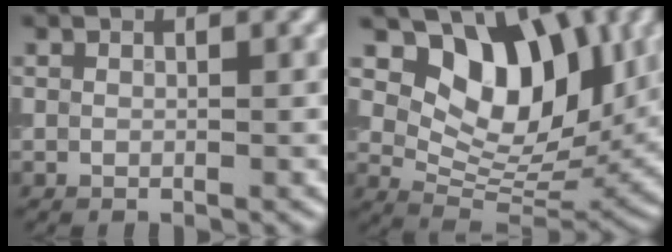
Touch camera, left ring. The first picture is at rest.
{"total": 9.5, "force": [3.7, 5.8, 6.6], "torque": [-0.090, -0.012, 0.060]}